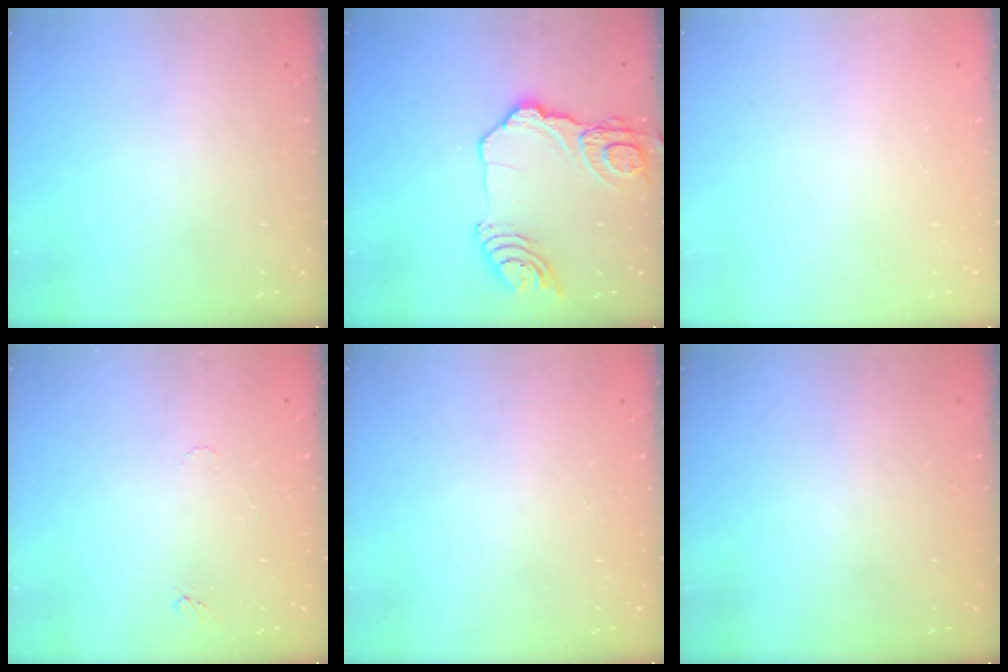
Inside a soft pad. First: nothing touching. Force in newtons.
{"total": 15.5, "press": 15.4, "slide": 1.8}
{"total": 0.0}
{"total": 4.9, "press": 4.9, "slide": 0.5}
{"total": 0.0}
{"total": 0.0}